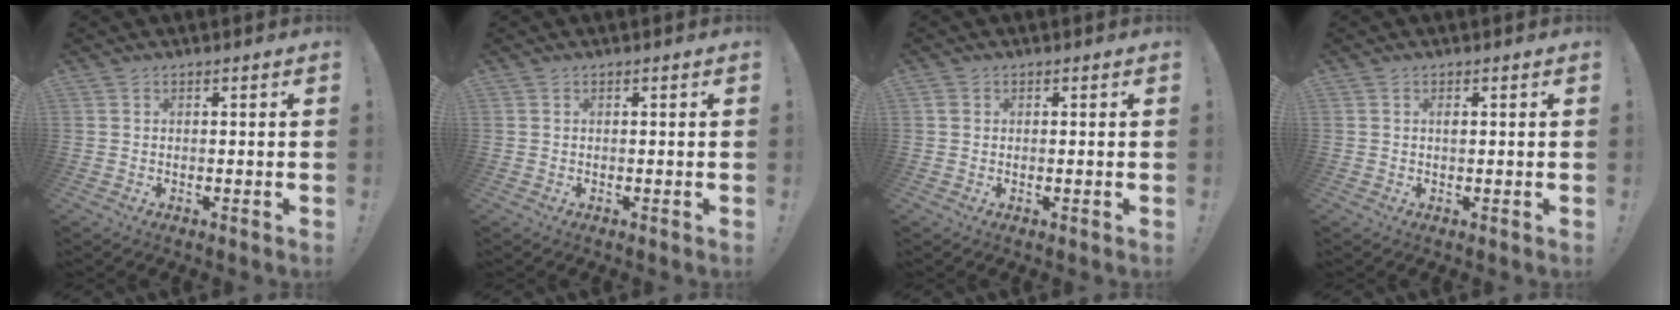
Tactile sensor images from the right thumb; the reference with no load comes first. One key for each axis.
{"total": 0.0}
{"total": 0.8, "fx": 0.0, "fy": 0.7, "fz": 0.4, "tx": -0.006, "ty": 0.005, "tz": -0.001}
{"total": 0.7, "fx": 0.1, "fy": 0.3, "fz": 0.6, "tx": -0.012, "ty": 0.001, "tz": 0.001}